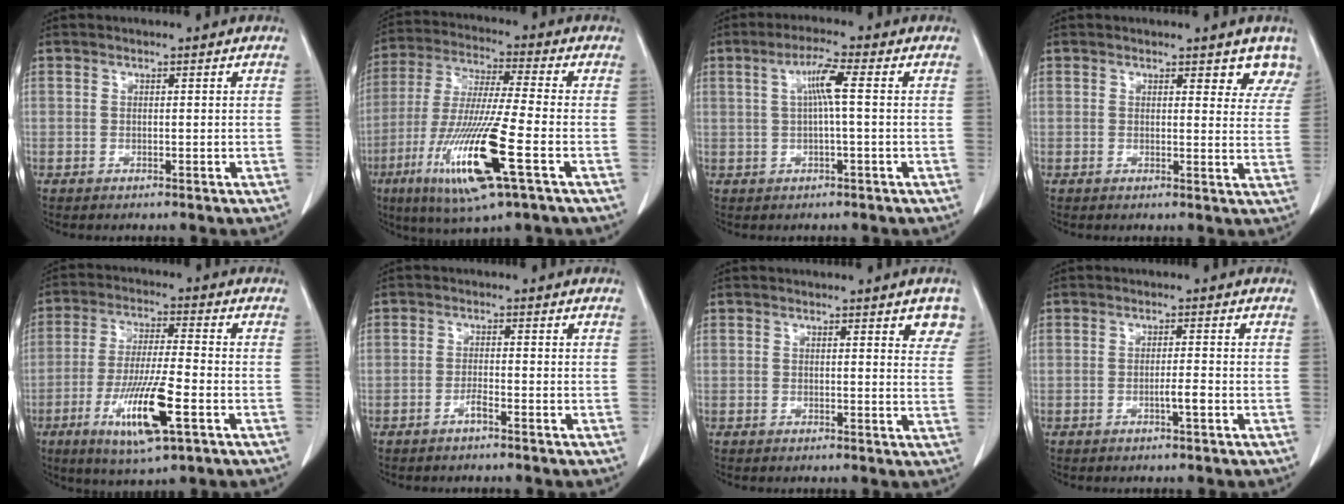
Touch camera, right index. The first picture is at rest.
{"total": 16.5, "force": [-6.2, 0.6, 15.2], "torque": [-0.314, -0.031, -0.112]}
{"total": 4.6, "force": [0.8, 0.1, 4.6], "torque": [-0.086, 0.011, 0.015]}
{"total": 5.1, "force": [4.4, 1.8, 1.8], "torque": [0.001, -0.015, 0.035]}
{"total": 12.3, "force": [-4.6, 1.3, 11.4], "torque": [-0.214, -0.021, -0.076]}
{"total": 1.6, "force": [-1.2, -0.1, 1.0], "torque": [-0.020, 0.001, -0.023]}
{"total": 4.2, "force": [2.8, 1.1, 3.0], "torque": [-0.024, -0.008, 0.020]}
{"total": 2.0, "force": [-0.8, 0.0, 1.8], "torque": [-0.032, -0.001, -0.015]}